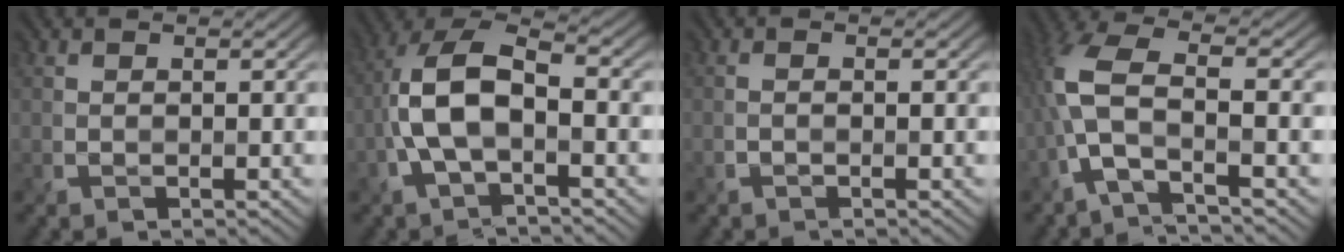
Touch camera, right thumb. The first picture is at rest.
{"total": 9.5, "force": [-1.9, 4.5, 8.2], "torque": [-0.181, 0.016, -0.041]}
{"total": 0.6, "force": [-0.5, 0.0, 0.2], "torque": [-0.003, -0.002, -0.012]}
{"total": 7.3, "force": [-2.0, 2.2, 6.6], "torque": [-0.160, 0.018, -0.064]}